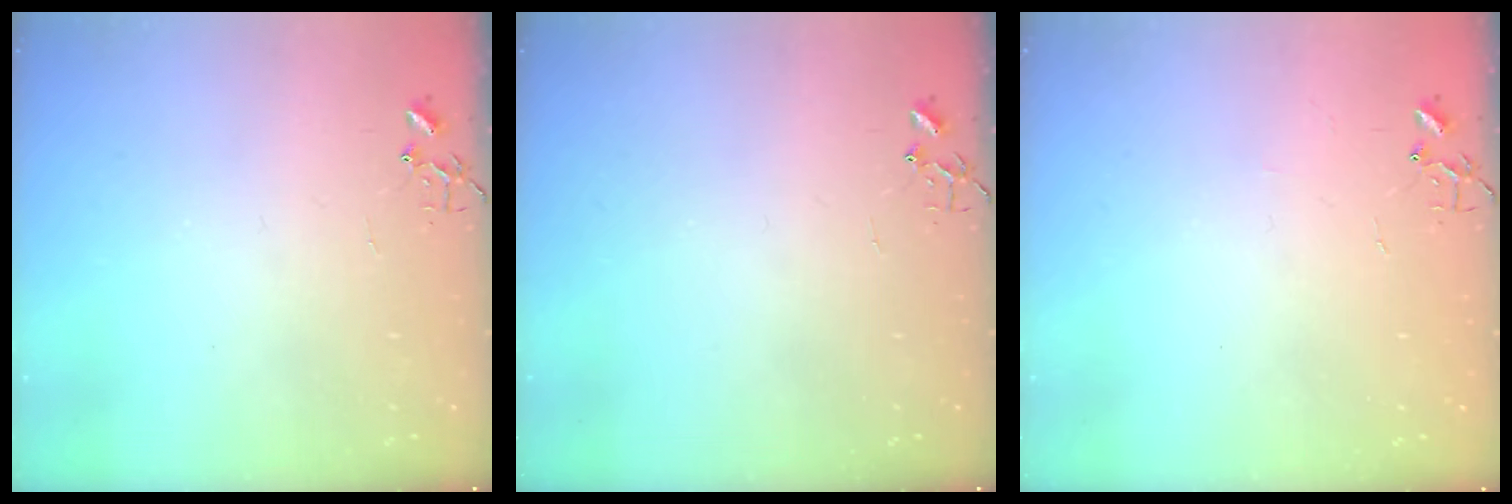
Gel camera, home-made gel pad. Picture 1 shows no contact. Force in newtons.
{"total": 0.0}
{"total": 1.8, "press": 1.8, "slide": 0.3}